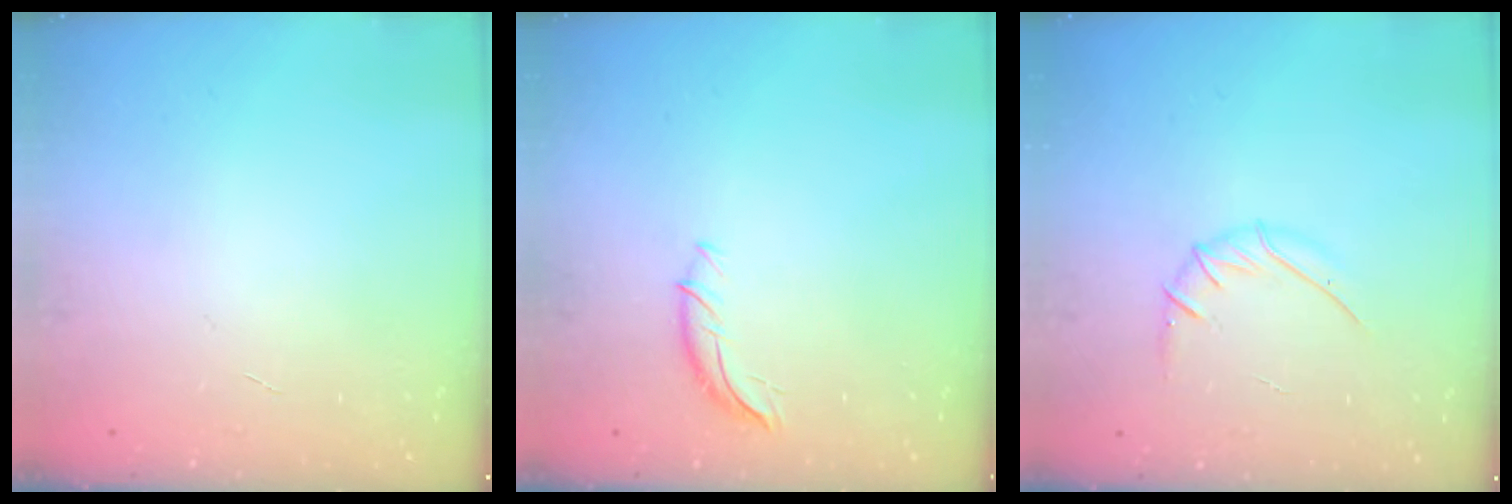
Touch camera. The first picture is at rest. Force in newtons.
{"total": 6.2, "press": 6.2, "slide": 0.6}
{"total": 5.5, "press": 5.3, "slide": 1.6}